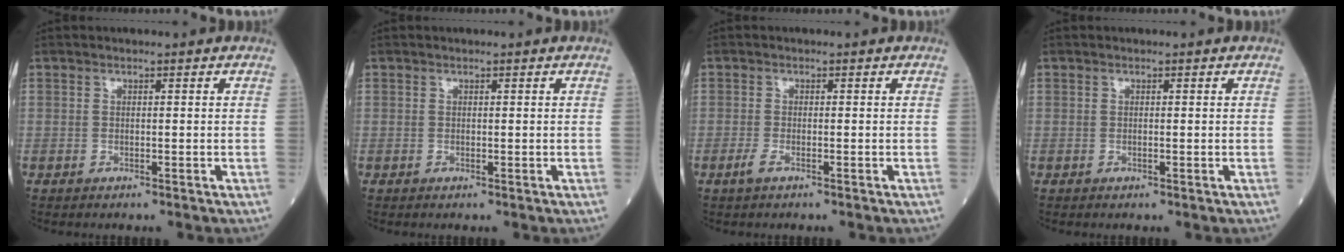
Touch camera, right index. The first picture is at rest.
{"total": 0.0}
{"total": 1.7, "force": [-1.1, 0.2, 1.3], "torque": [-0.033, -0.004, -0.023]}
{"total": 0.0}